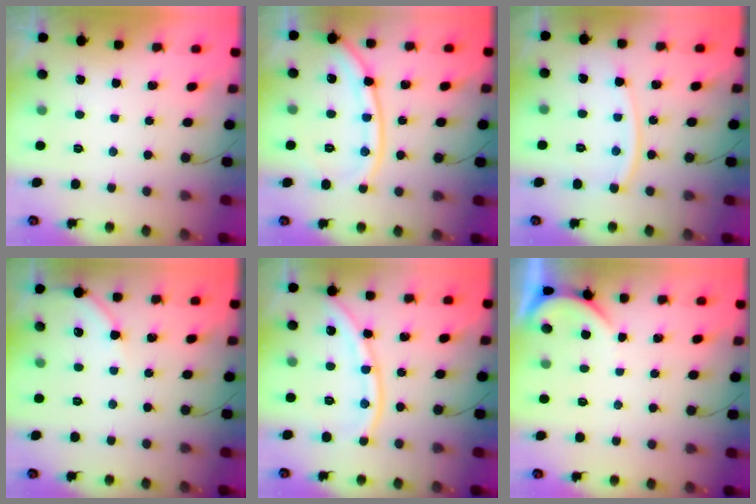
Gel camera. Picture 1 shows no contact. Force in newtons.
{"total": 13.0, "press": 12.9, "slide": 1.6}
{"total": 10.7, "press": 10.7, "slide": 1.1}
{"total": 4.6, "press": 4.5, "slide": 0.7}
{"total": 12.0, "press": 11.8, "slide": 1.6}
{"total": 1.6, "press": 1.6, "slide": 0.2}